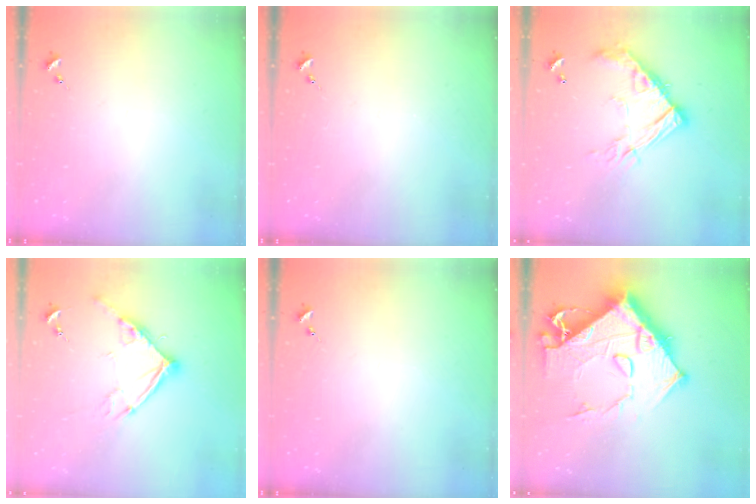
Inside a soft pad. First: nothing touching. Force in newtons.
{"total": 0.0}
{"total": 17.2, "press": 17.2, "slide": 1.2}
{"total": 12.9, "press": 12.8, "slide": 1.3}
{"total": 0.0}
{"total": 19.8, "press": 19.7, "slide": 2.0}